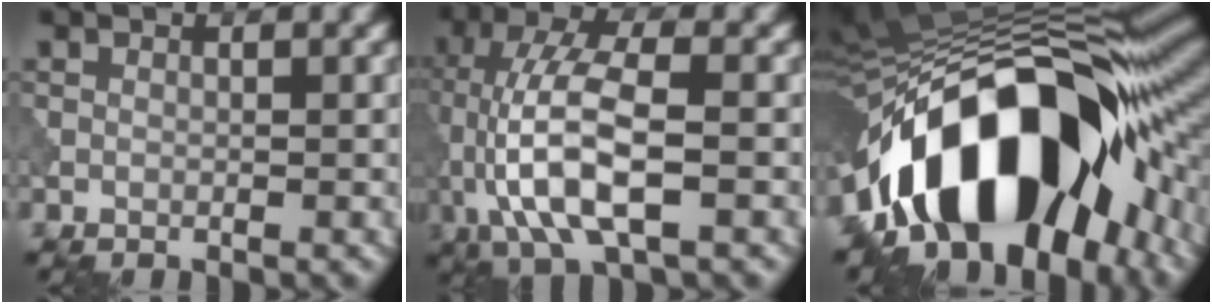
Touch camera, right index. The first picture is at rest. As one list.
[{"total": 9.3, "force": [-1.6, 3.1, 8.6], "torque": [-0.172, 0.017, -0.038]}, {"total": 17.8, "force": [-6.4, 8.9, 14.0], "torque": [-0.209, 0.005, -0.110]}]